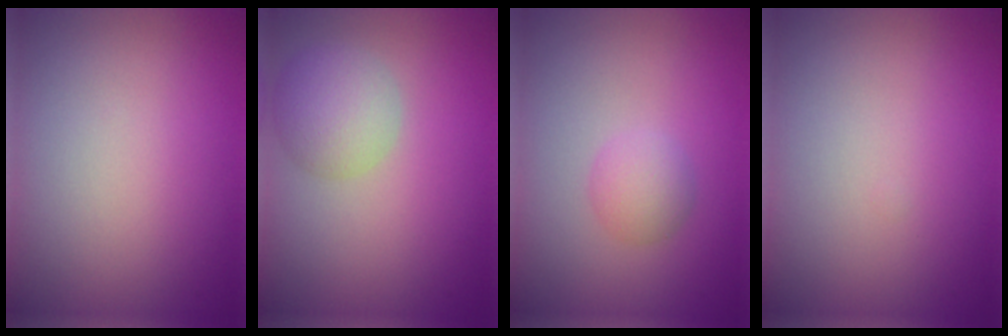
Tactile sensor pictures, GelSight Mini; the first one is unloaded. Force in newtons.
{"total": 3.7, "press": 3.7, "slide": 0.3}
{"total": 2.0, "press": 2.0, "slide": 0.0}
{"total": 0.0}